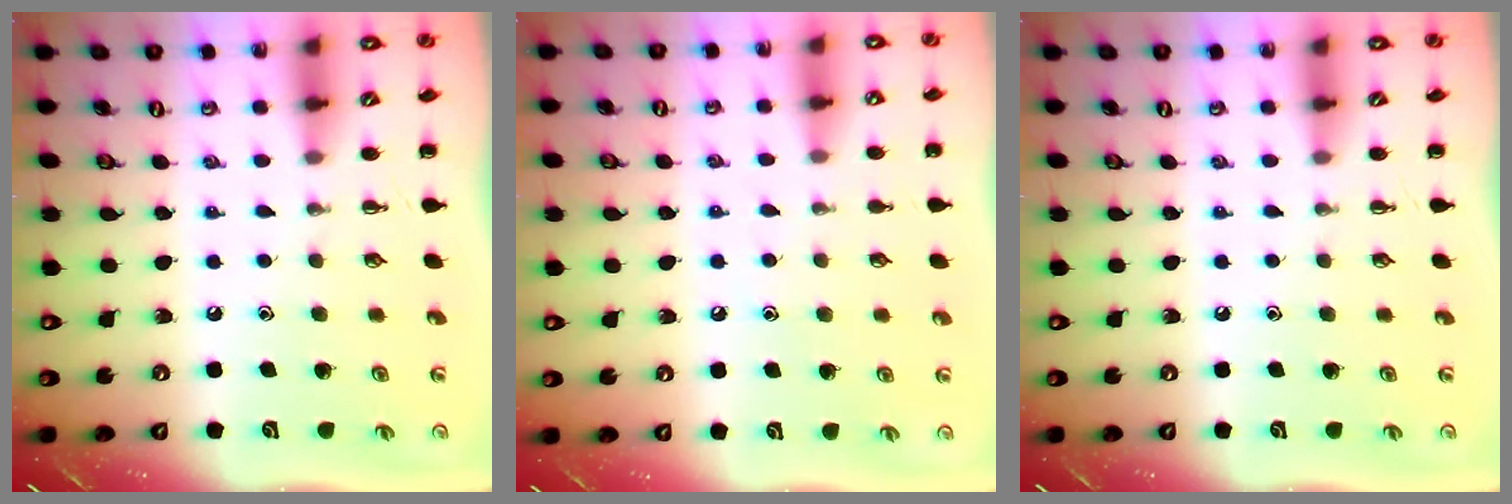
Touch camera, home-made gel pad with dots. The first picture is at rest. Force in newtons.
{"total": 4.8, "press": 4.6, "slide": 1.4}
{"total": 0.0}